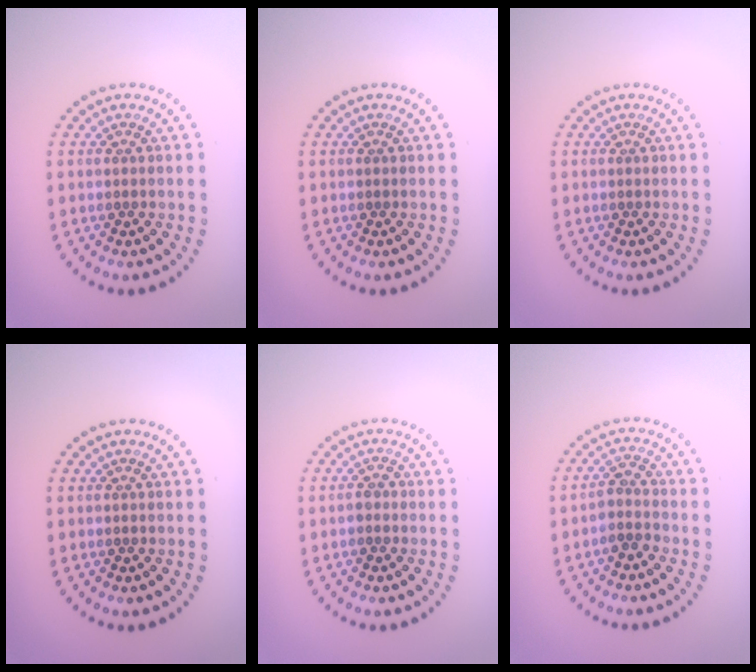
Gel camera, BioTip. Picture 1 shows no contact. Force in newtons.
{"total": 0.0}
{"total": 0.0}
{"total": 0.0}
{"total": 1.1, "press": 1.0, "slide": 0.6}
{"total": 1.9, "press": 1.5, "slide": 1.0}